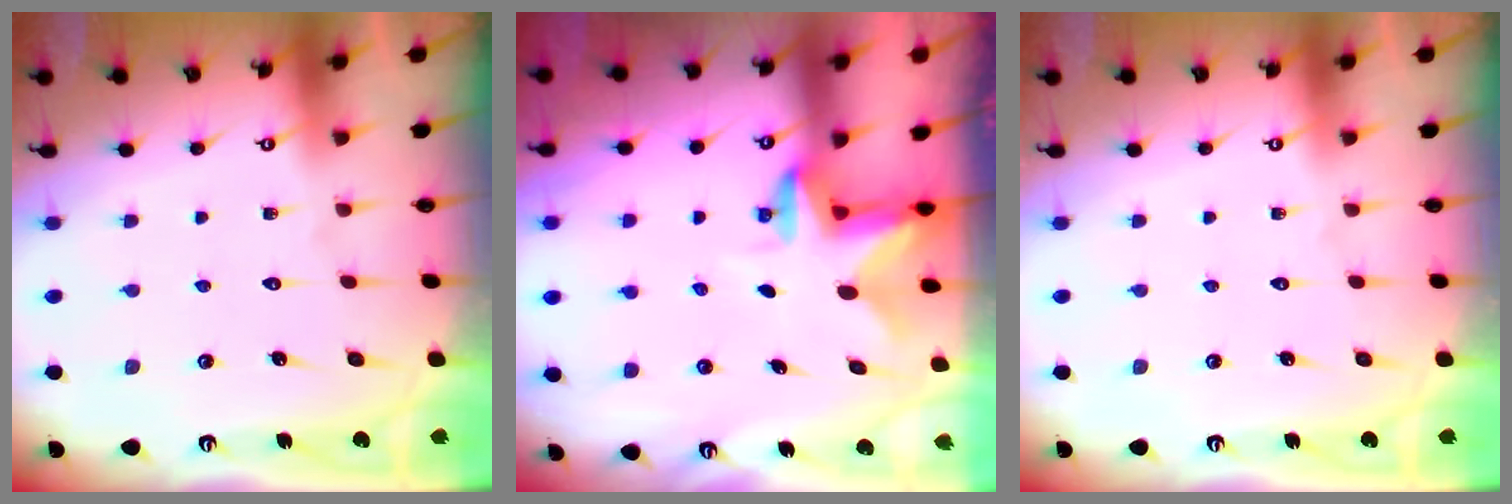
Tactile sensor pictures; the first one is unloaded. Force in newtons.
{"total": 2.4, "press": 2.4, "slide": 0.4}
{"total": 0.0}